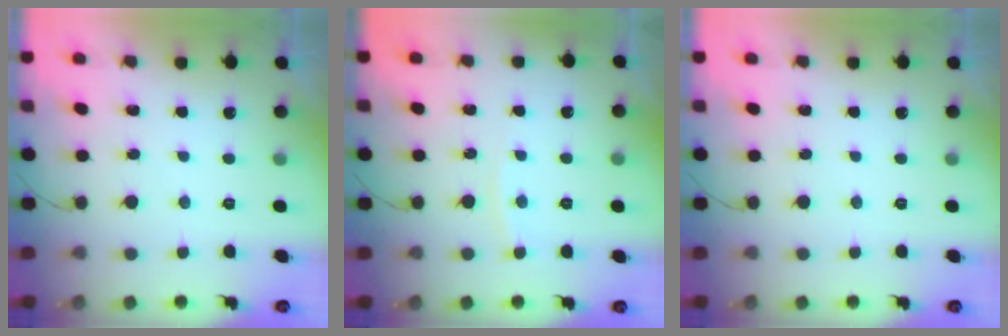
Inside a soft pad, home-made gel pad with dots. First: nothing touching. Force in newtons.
{"total": 4.3, "press": 4.3, "slide": 0.6}
{"total": 0.0}